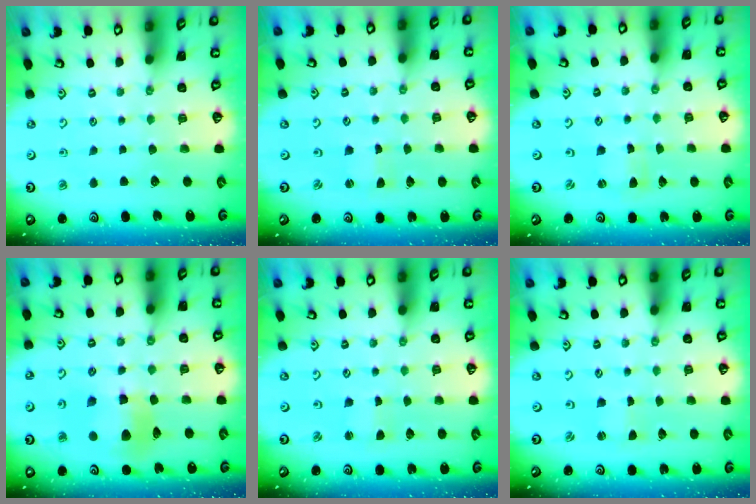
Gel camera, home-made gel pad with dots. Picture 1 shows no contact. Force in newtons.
{"total": 0.0}
{"total": 0.0}
{"total": 11.5, "press": 11.4, "slide": 1.5}
{"total": 1.7, "press": 1.7, "slide": 0.2}
{"total": 0.0}